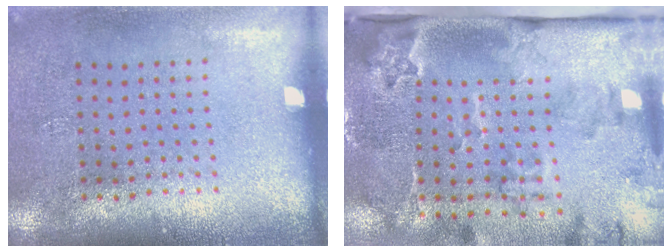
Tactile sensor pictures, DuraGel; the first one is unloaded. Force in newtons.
{"total": 3.7, "press": 2.5, "slide": 2.7}